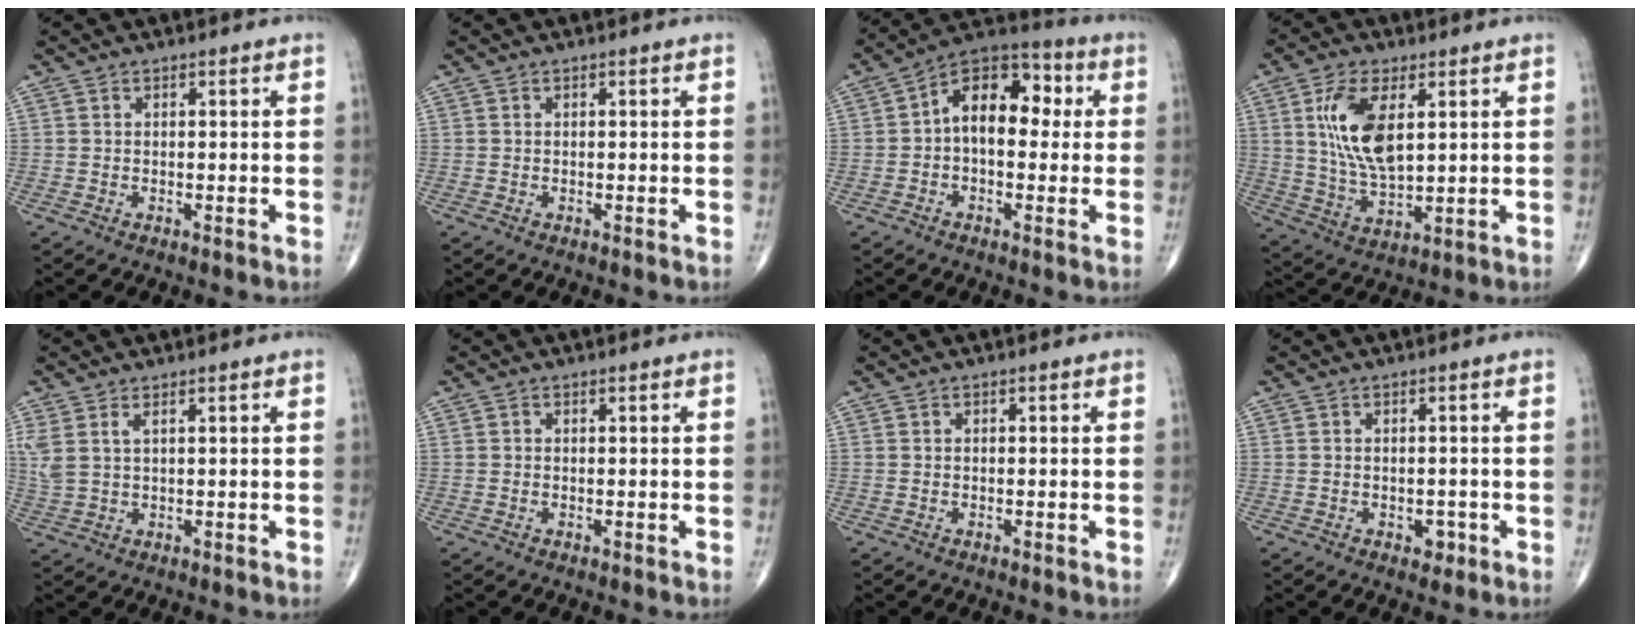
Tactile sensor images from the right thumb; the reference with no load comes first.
{"total": 0.0}
{"total": 12.8, "force": [1.2, 7.9, 10.0], "torque": [-0.119, 0.039, 0.003]}
{"total": 12.3, "force": [3.4, 5.8, 10.3], "torque": [-0.200, -0.017, 0.072]}
{"total": 4.1, "force": [1.8, 1.6, 3.3], "torque": [-0.096, 0.003, 0.046]}
{"total": 0.0}
{"total": 0.0}
{"total": 2.0, "force": [-0.8, 1.4, 1.1], "torque": [-0.005, 0.003, -0.009]}